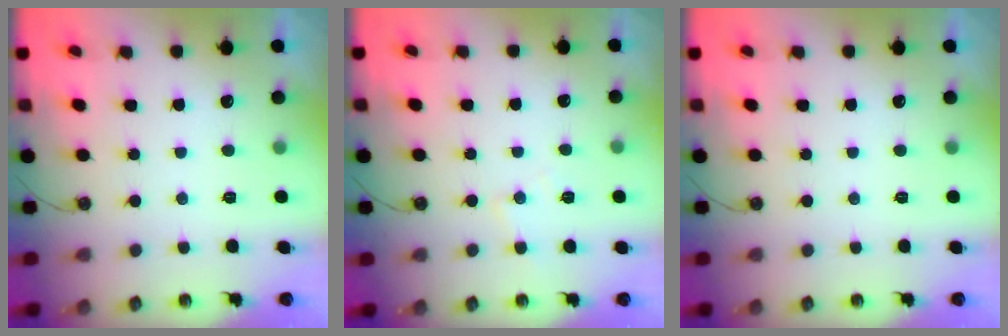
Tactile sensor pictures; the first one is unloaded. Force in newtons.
{"total": 4.3, "press": 4.3, "slide": 0.6}
{"total": 0.0}